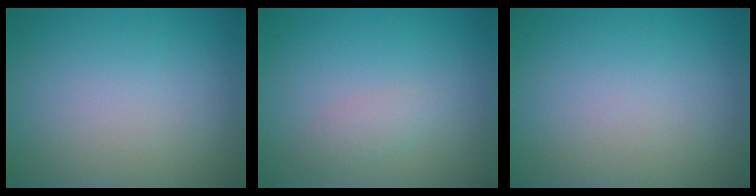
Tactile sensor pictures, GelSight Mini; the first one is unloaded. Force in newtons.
{"total": 1.3, "press": 1.3, "slide": 0.0}
{"total": 0.0}